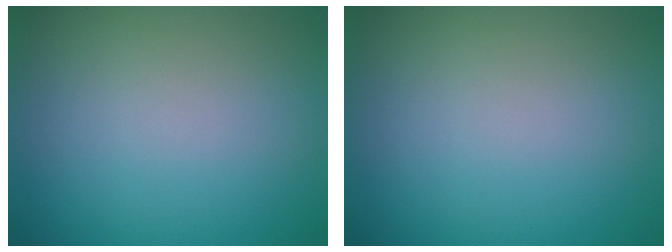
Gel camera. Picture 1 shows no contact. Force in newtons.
{"total": 0.0}